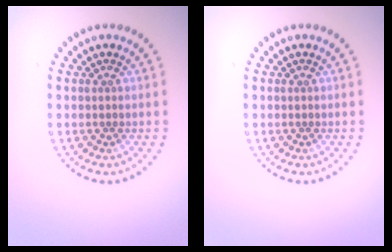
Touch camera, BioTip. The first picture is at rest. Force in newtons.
{"total": 0.0}